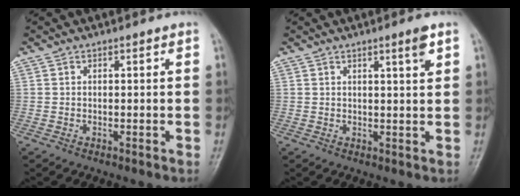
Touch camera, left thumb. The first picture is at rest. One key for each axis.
{"total": 2.9, "fx": 1.7, "fy": 0.1, "fz": 2.4, "tx": -0.035, "ty": -0.011, "tz": 0.028}